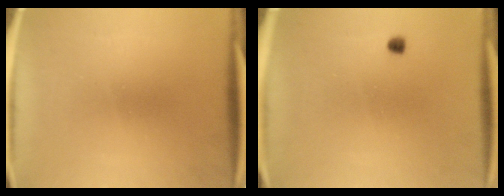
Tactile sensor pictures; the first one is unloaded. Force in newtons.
{"total": 1.0}